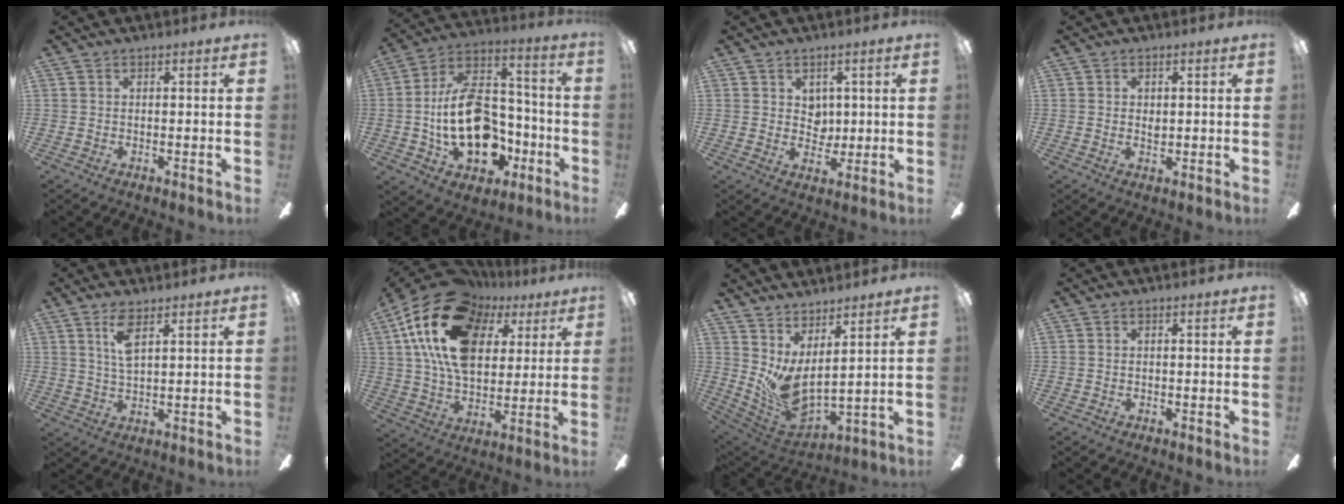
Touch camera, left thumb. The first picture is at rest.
{"total": 21.8, "force": [-3.5, 14.0, 16.4], "torque": [-0.318, 0.023, -0.047]}
{"total": 4.3, "force": [1.9, 3.5, 1.4], "torque": [-0.013, -0.005, 0.031]}
{"total": 1.9, "force": [0.2, 1.2, 1.4], "torque": [-0.020, 0.000, 0.002]}
{"total": 5.5, "force": [3.1, 1.7, 4.2], "torque": [-0.093, 0.002, 0.055]}
{"total": 23.2, "force": [9.2, 14.6, 15.6], "torque": [-0.300, -0.019, 0.159]}
{"total": 9.2, "force": [2.1, 4.7, 7.7], "torque": [-0.166, -0.042, 0.045]}
{"total": 0.0}